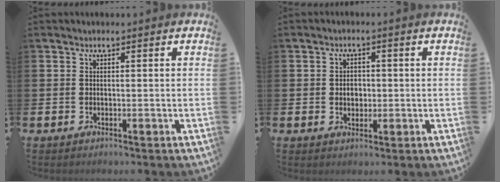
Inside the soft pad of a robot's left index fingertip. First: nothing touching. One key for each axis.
{"total": 2.4, "fx": 0.0, "fy": 1.9, "fz": 1.4, "tx": -0.014, "ty": 0.004, "tz": -0.007}